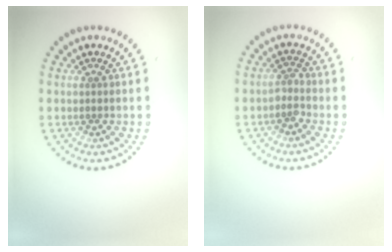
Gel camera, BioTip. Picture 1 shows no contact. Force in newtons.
{"total": 1.5, "press": 1.1, "slide": 1.0}